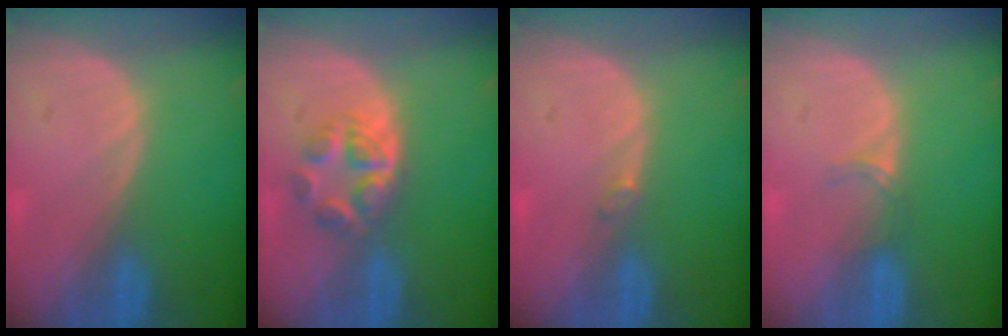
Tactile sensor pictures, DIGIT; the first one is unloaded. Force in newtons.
{"total": 5.0, "press": 4.8, "slide": 1.4}
{"total": 0.6, "press": 0.6, "slide": 0.1}
{"total": 1.9, "press": 1.5, "slide": 1.2}